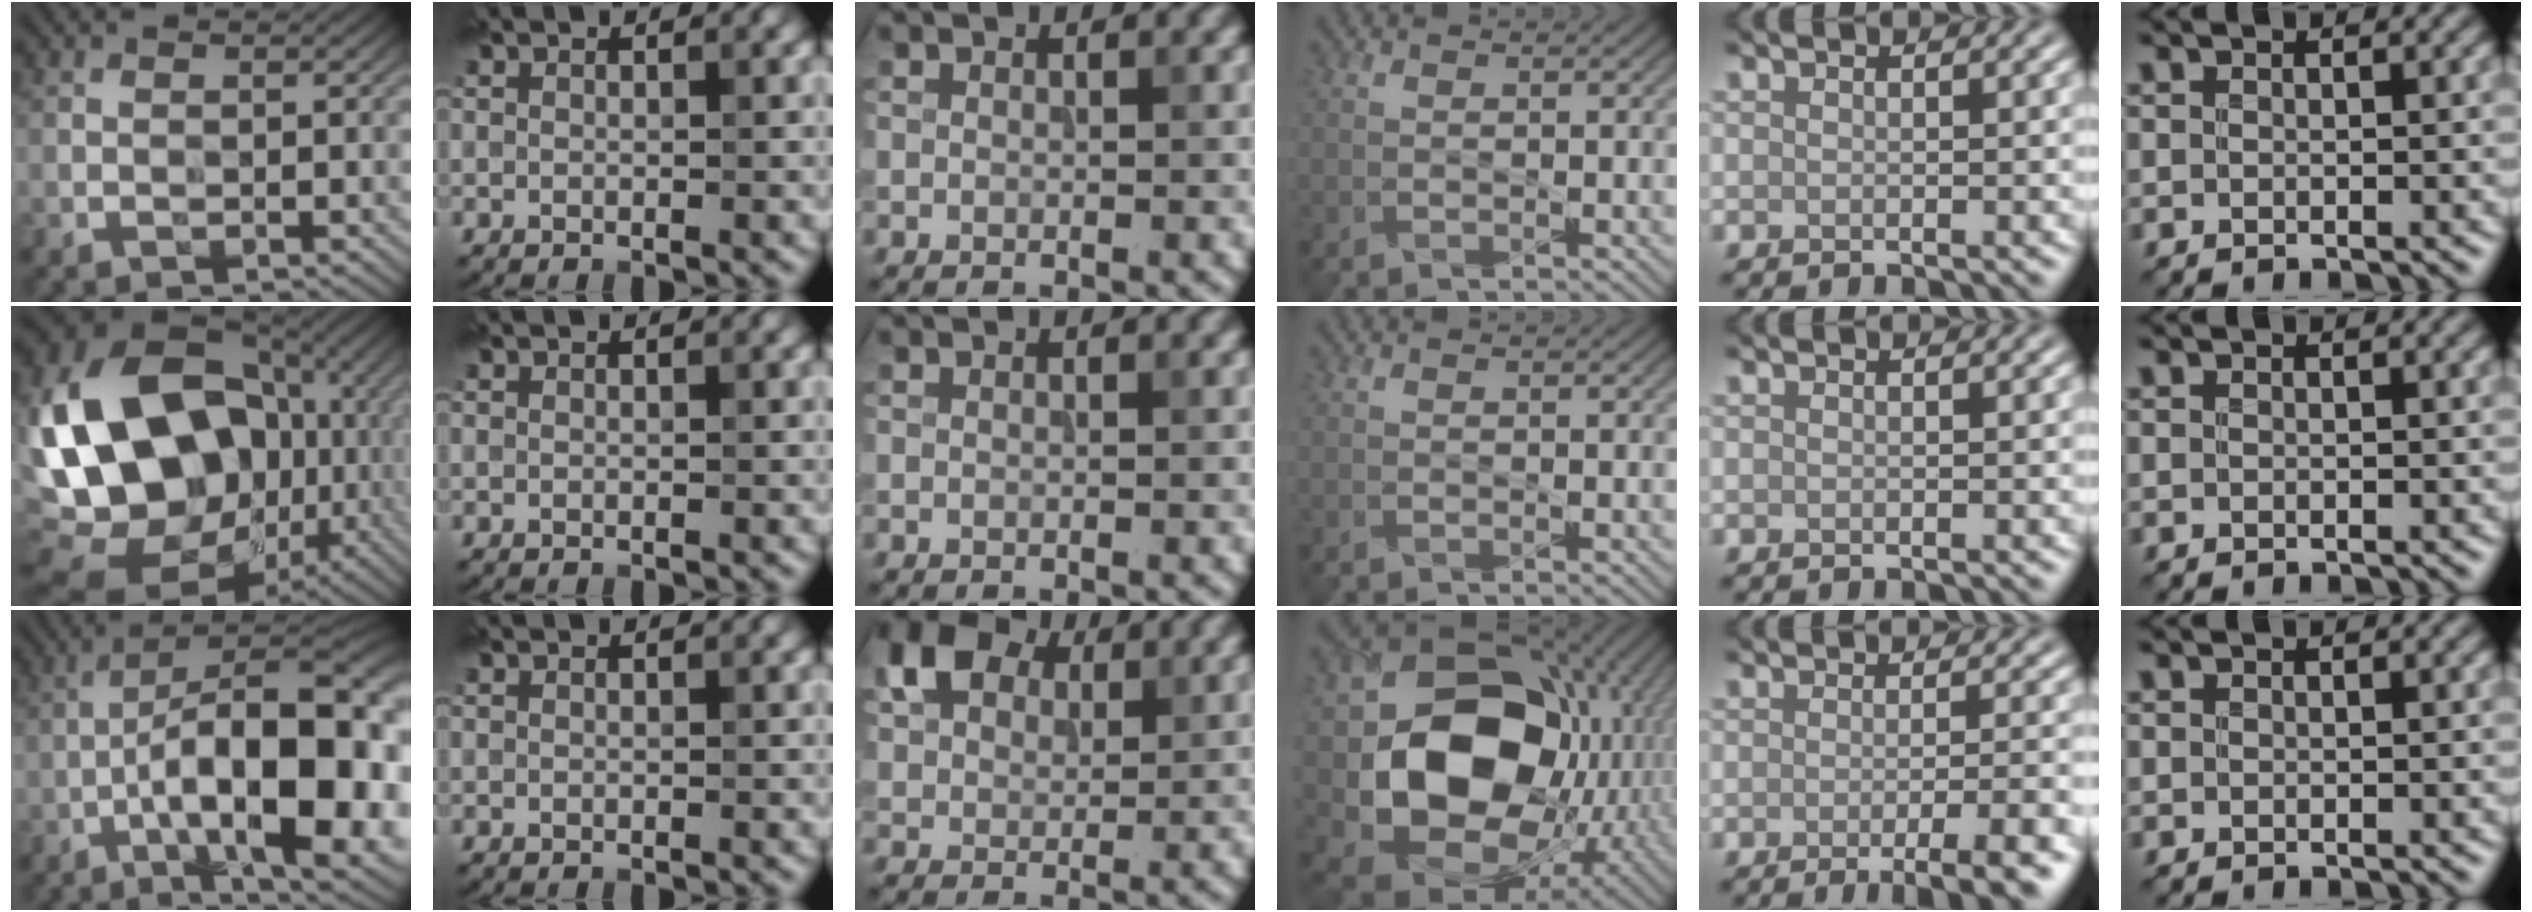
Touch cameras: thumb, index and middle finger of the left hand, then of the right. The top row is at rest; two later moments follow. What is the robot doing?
{"motion": "wipe", "object": "bowl"}